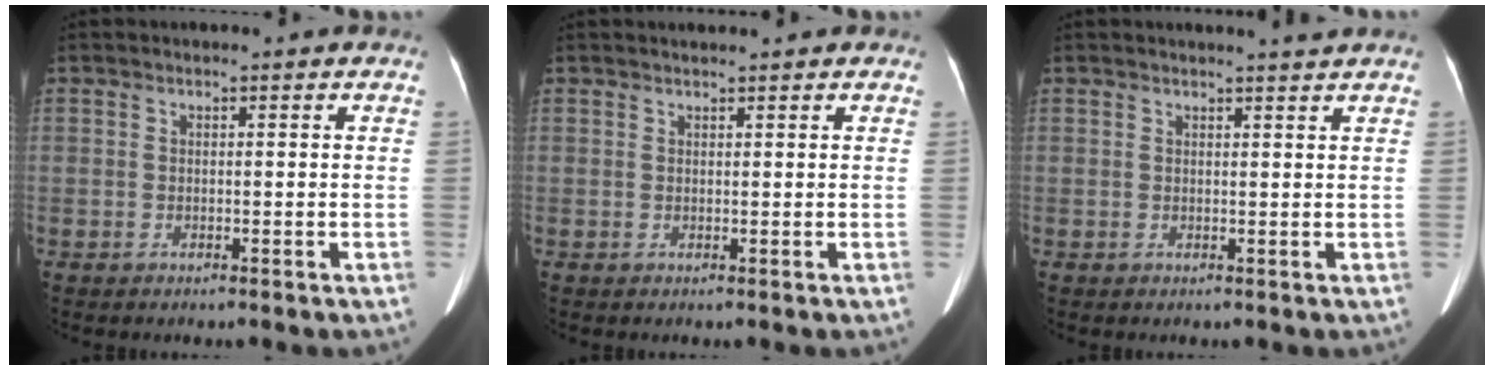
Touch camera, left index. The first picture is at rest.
{"total": 3.4, "force": [3.1, 0.5, 1.3], "torque": [-0.020, 0.019, 0.032]}
{"total": 1.9, "force": [1.7, -0.7, 0.4], "torque": [-0.014, -0.009, 0.025]}